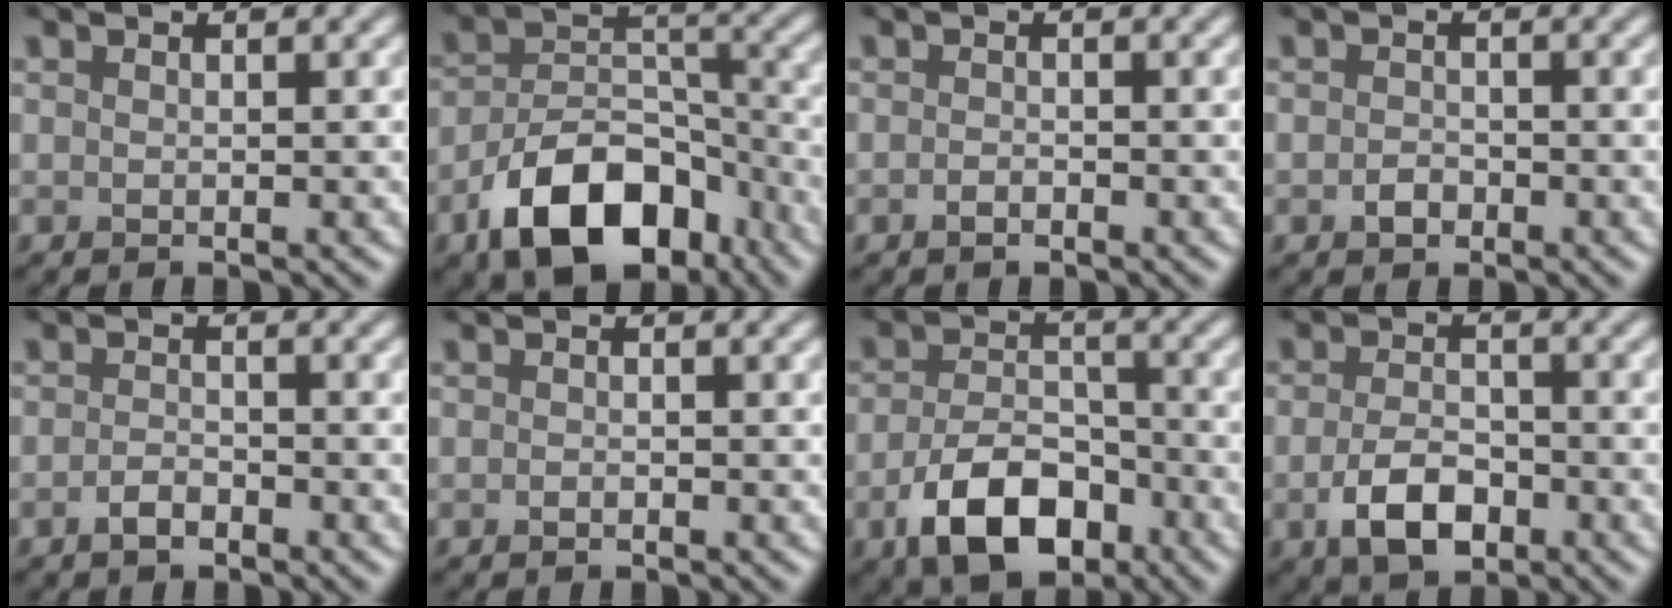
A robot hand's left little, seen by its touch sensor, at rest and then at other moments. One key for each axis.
{"total": 10.0, "fx": -5.7, "fy": 5.6, "fz": 5.9, "tx": -0.102, "ty": -0.004, "tz": -0.097}
{"total": 1.0, "fx": -0.7, "fy": 0.4, "fz": 0.5, "tx": -0.010, "ty": 0.000, "tz": -0.016}
{"total": 1.4, "fx": -0.8, "fy": 1.0, "fz": 0.7, "tx": -0.011, "ty": -0.001, "tz": -0.021}
{"total": 1.6, "fx": -1.2, "fy": 0.7, "fz": 0.8, "tx": -0.016, "ty": 0.002, "tz": -0.026}
{"total": 0.6, "fx": -0.5, "fy": 0.3, "fz": 0.3, "tx": -0.006, "ty": -0.001, "tz": -0.011}
{"total": 7.3, "fx": -3.8, "fy": 4.1, "fz": 4.7, "tx": -0.084, "ty": -0.008, "tz": -0.066}
{"total": 4.7, "fx": -2.1, "fy": 2.7, "fz": 3.3, "tx": -0.063, "ty": -0.003, "tz": -0.042}